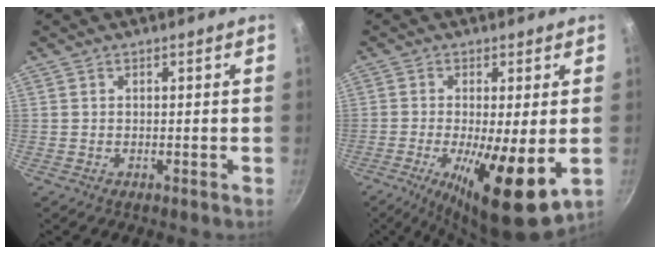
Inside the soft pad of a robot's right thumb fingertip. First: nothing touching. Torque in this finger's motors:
{"motor_torque": [-0.14, 0.87, 0.20, -0.01, 0.15]}